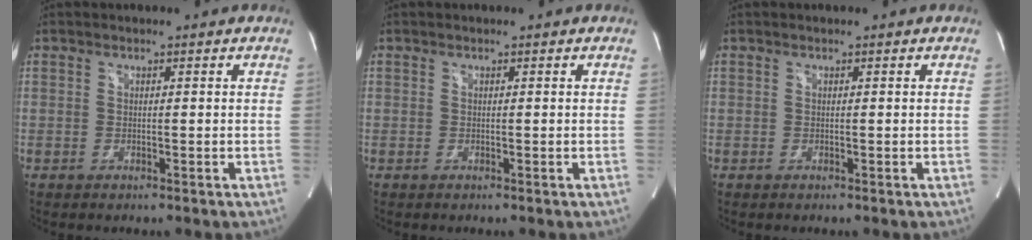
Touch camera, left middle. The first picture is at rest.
{"total": 0.0}
{"total": 0.0}